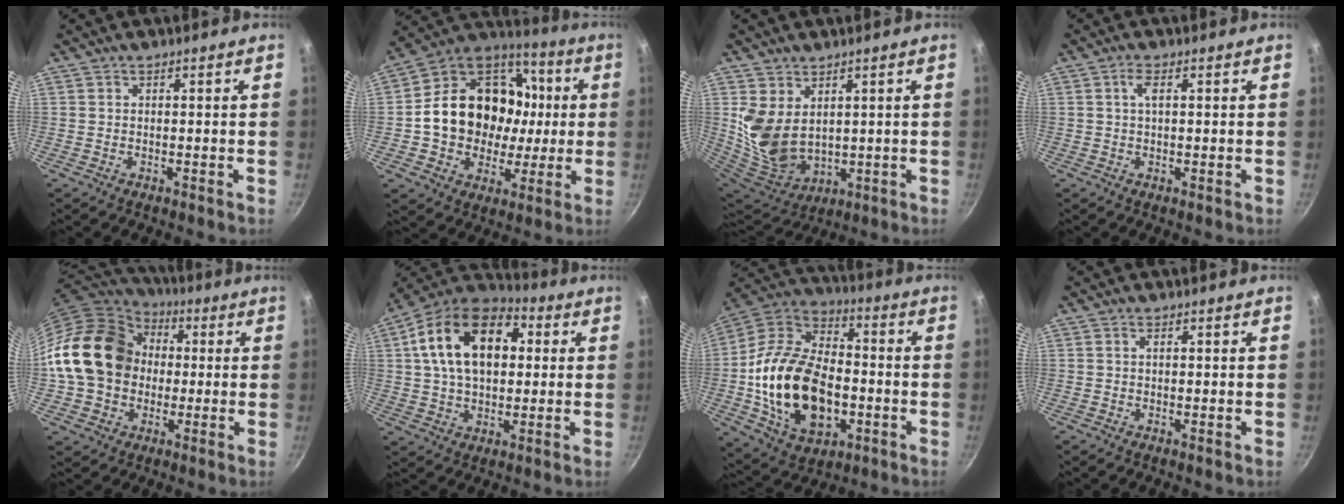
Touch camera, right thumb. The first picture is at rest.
{"total": 23.6, "force": [0.9, 19.1, 13.8], "torque": [-0.209, 0.038, 0.017]}
{"total": 11.9, "force": [3.3, 8.4, 7.7], "torque": [-0.139, -0.042, 0.087]}
{"total": 2.5, "force": [0.6, 0.8, 2.3], "torque": [-0.046, 0.004, 0.010]}
{"total": 19.7, "force": [1.2, 16.0, 11.4], "torque": [-0.186, 0.041, 0.017]}
{"total": 19.9, "force": [4.2, 12.8, 14.7], "torque": [-0.225, 0.025, 0.052]}
{"total": 25.0, "force": [-4.1, 16.0, 18.8], "torque": [-0.321, 0.032, -0.070]}
{"total": 0.7, "force": [0.2, 0.1, 0.6], "torque": [-0.012, 0.000, 0.002]}